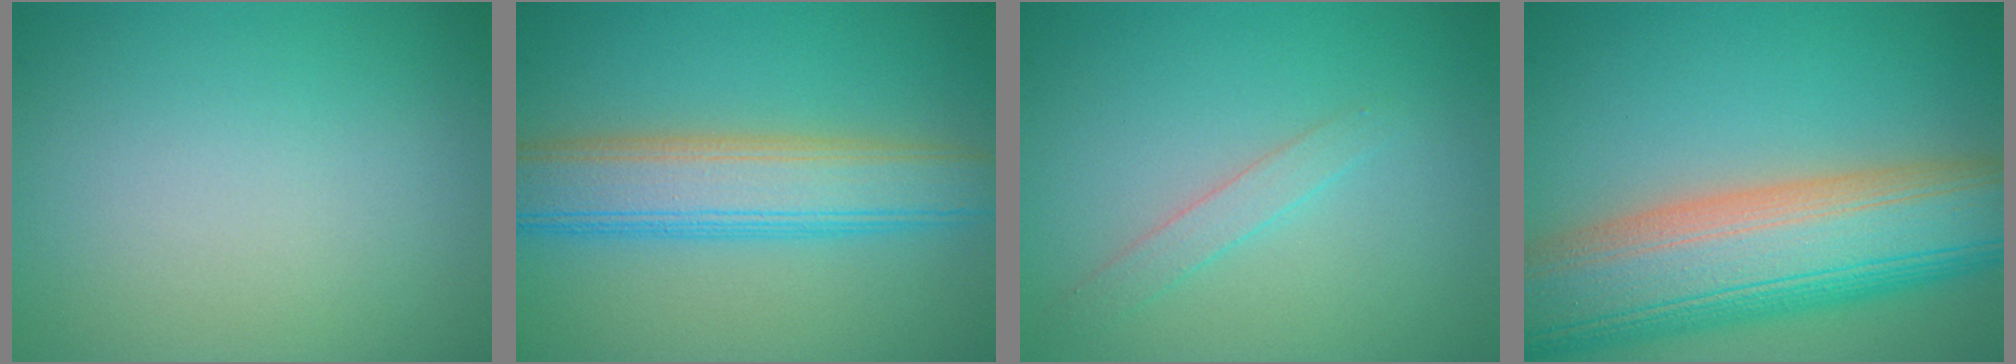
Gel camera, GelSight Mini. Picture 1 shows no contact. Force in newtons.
{"total": 7.0, "press": 7.0, "slide": 0.3}
{"total": 1.4, "press": 1.4, "slide": 0.0}
{"total": 13.7, "press": 13.7, "slide": 0.7}